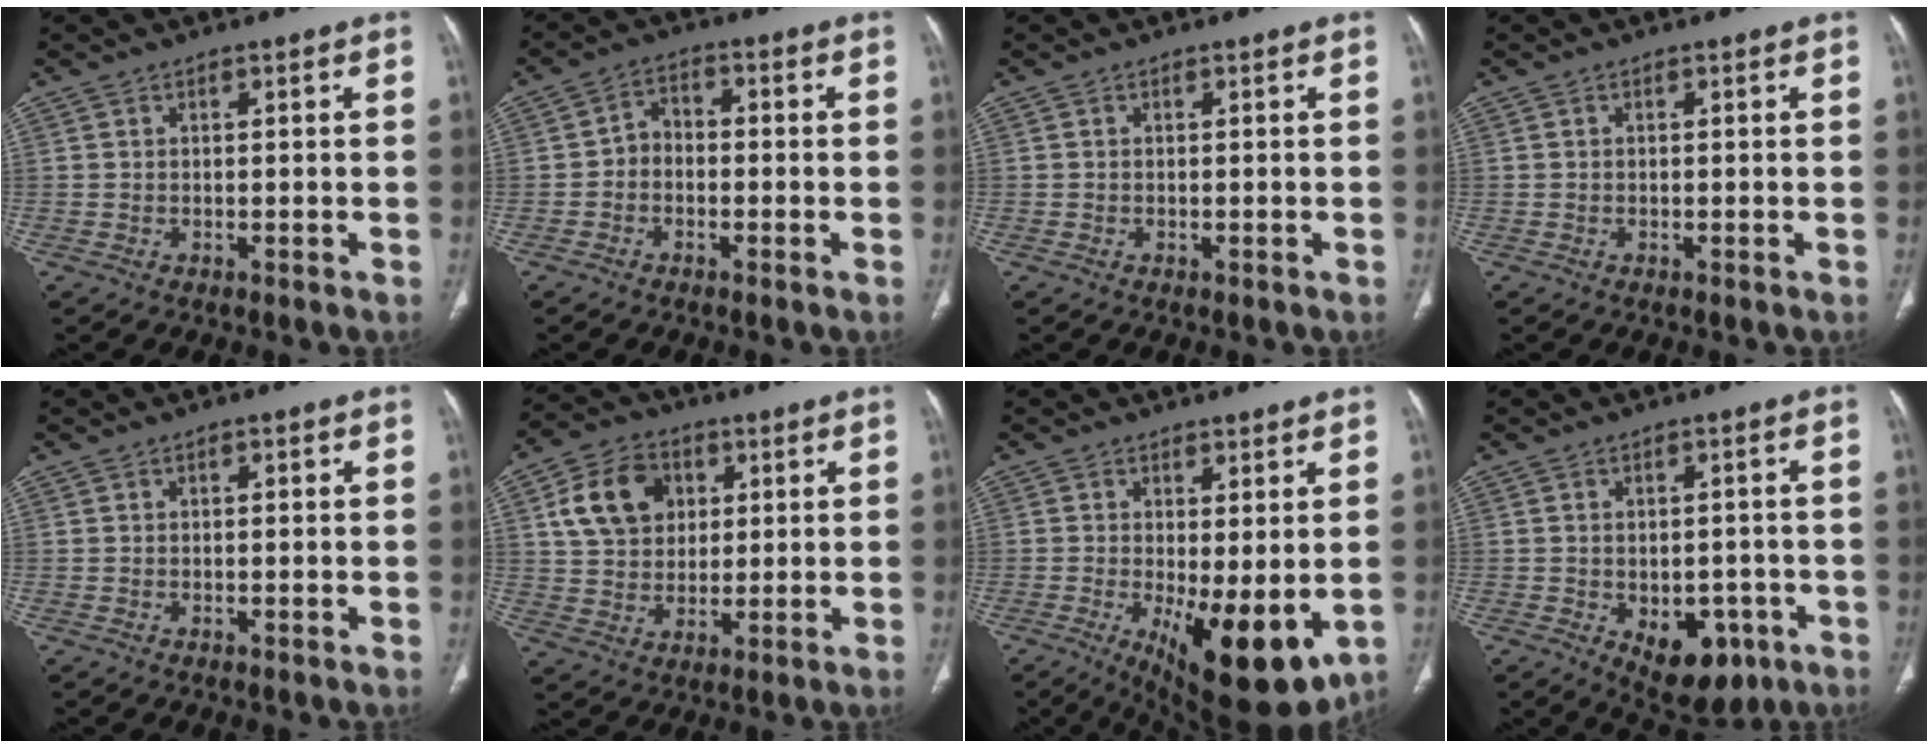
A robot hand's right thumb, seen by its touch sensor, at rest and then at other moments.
{"total": 4.2, "force": [-1.0, 3.4, 2.3], "torque": [-0.023, 0.022, -0.030]}
{"total": 0.0}
{"total": 0.0}
{"total": 0.9, "force": [0.3, 0.4, 0.7], "torque": [-0.010, 0.001, 0.005]}
{"total": 12.6, "force": [3.9, 9.8, 6.9], "torque": [-0.100, 0.002, 0.068]}
{"total": 13.4, "force": [-2.8, 5.0, 12.1], "torque": [-0.174, -0.029, -0.023]}
{"total": 10.6, "force": [-4.3, 6.5, 7.3], "torque": [-0.072, 0.013, -0.044]}